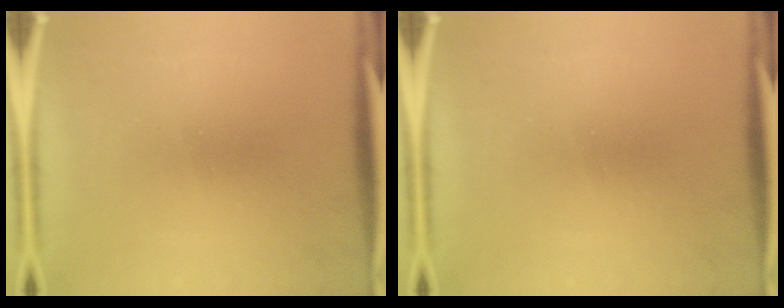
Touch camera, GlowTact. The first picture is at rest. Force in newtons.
{"total": 0.0}